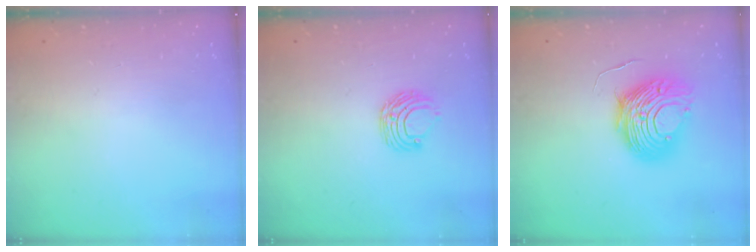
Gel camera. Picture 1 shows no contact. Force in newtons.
{"total": 7.1, "press": 7.0, "slide": 0.7}
{"total": 11.1, "press": 11.1, "slide": 0.7}